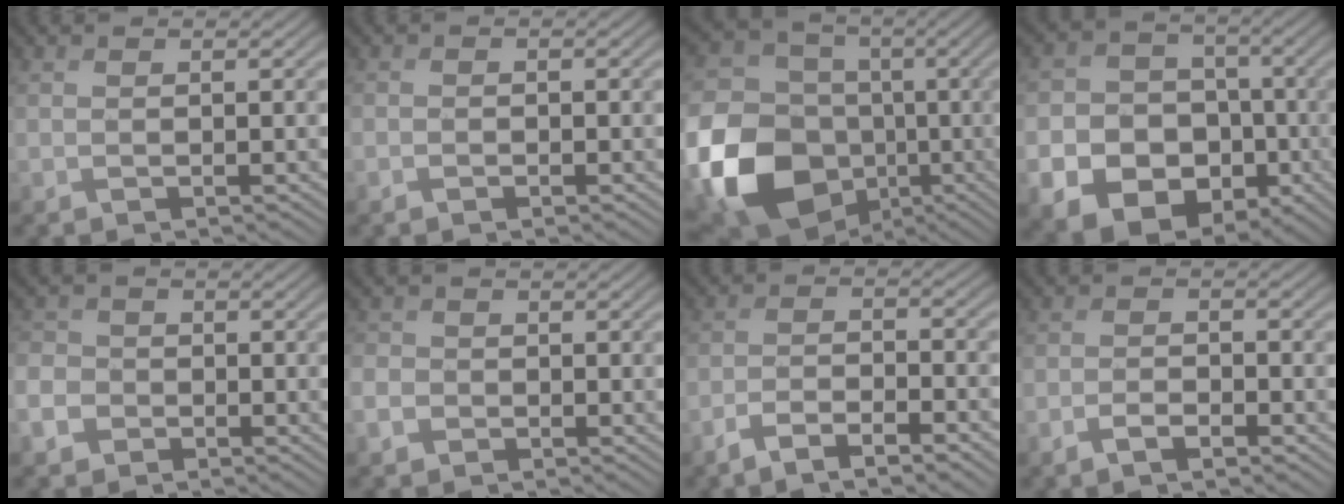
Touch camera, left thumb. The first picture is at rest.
{"total": 1.0, "force": [-0.6, 0.6, 0.5], "torque": [-0.007, -0.002, -0.011]}
{"total": 19.5, "force": [-6.1, 15.7, 9.8], "torque": [-0.265, -0.039, -0.107]}
{"total": 14.0, "force": [-5.7, 11.4, 5.8], "torque": [-0.127, -0.053, -0.120]}
{"total": 4.1, "force": [-2.2, 3.3, 1.2], "torque": [-0.043, -0.005, -0.055]}
{"total": 2.7, "force": [-1.4, 2.2, 0.7], "torque": [-0.025, -0.004, -0.039]}
{"total": 5.8, "force": [-4.1, 1.5, 3.8], "torque": [-0.076, 0.002, -0.076]}
{"total": 2.9, "force": [-1.8, 1.0, 1.9], "torque": [-0.037, 0.002, -0.038]}